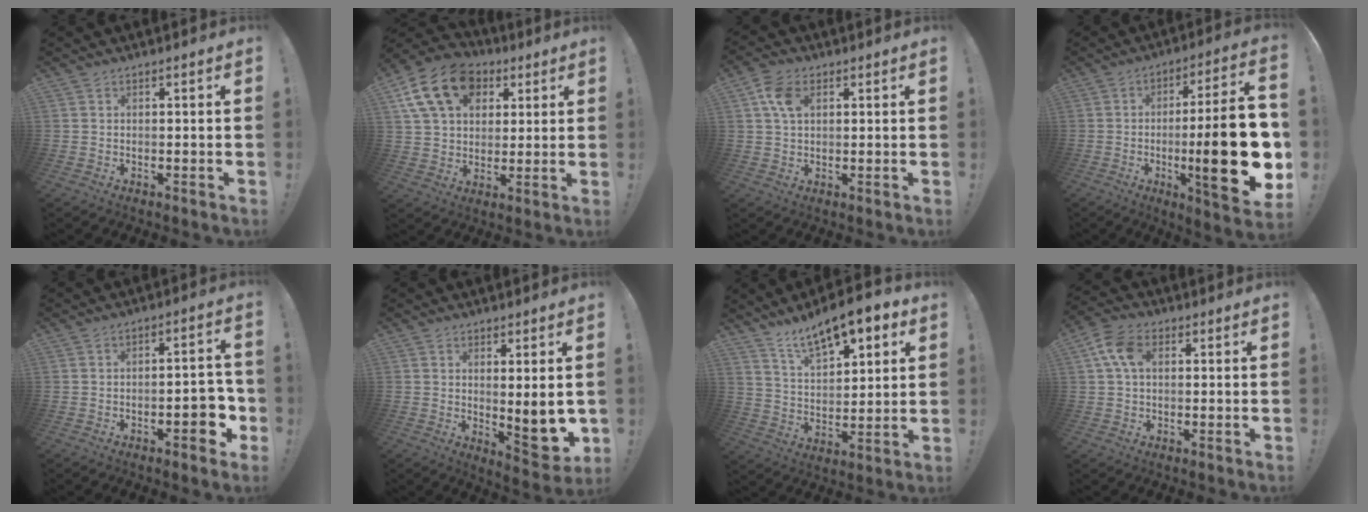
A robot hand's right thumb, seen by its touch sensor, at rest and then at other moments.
{"total": 18.4, "force": [7.3, 13.3, 10.4], "torque": [-0.167, -0.024, 0.137]}
{"total": 7.1, "force": [2.4, 4.4, 5.0], "torque": [-0.091, 0.000, 0.046]}
{"total": 25.1, "force": [-4.2, 5.1, 24.2], "torque": [-0.366, 0.010, -0.060]}
{"total": 8.2, "force": [-3.3, 3.4, 6.7], "torque": [-0.067, 0.013, -0.054]}
{"total": 9.4, "force": [0.7, 2.4, 9.1], "torque": [-0.109, -0.026, 0.015]}
{"total": 13.5, "force": [9.9, 5.3, 7.5], "torque": [-0.125, -0.069, 0.175]}
{"total": 8.9, "force": [2.0, 5.9, 6.4], "torque": [-0.128, 0.013, 0.040]}